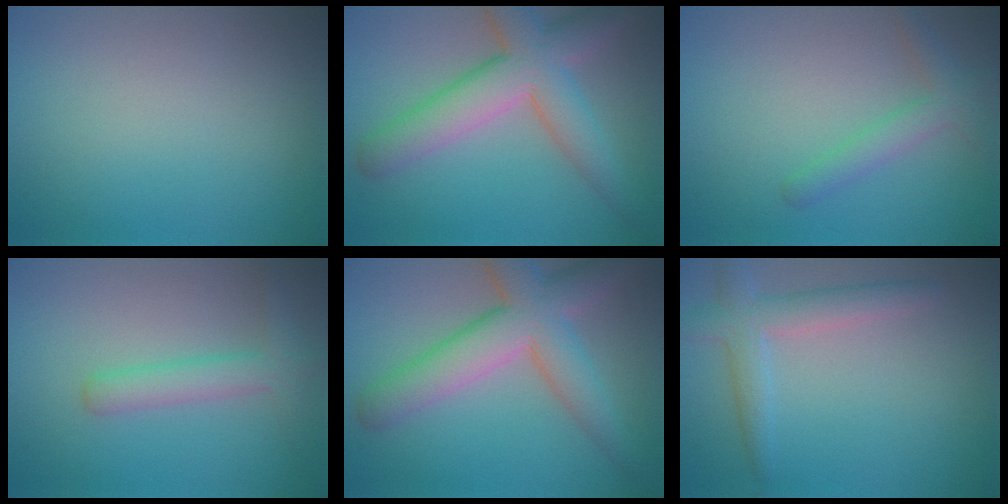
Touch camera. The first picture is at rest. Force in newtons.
{"total": 7.4, "press": 7.4, "slide": 0.7}
{"total": 2.3, "press": 2.3, "slide": 0.1}
{"total": 2.9, "press": 2.9, "slide": 0.2}
{"total": 7.4, "press": 7.4, "slide": 0.7}
{"total": 3.2, "press": 3.2, "slide": 0.1}